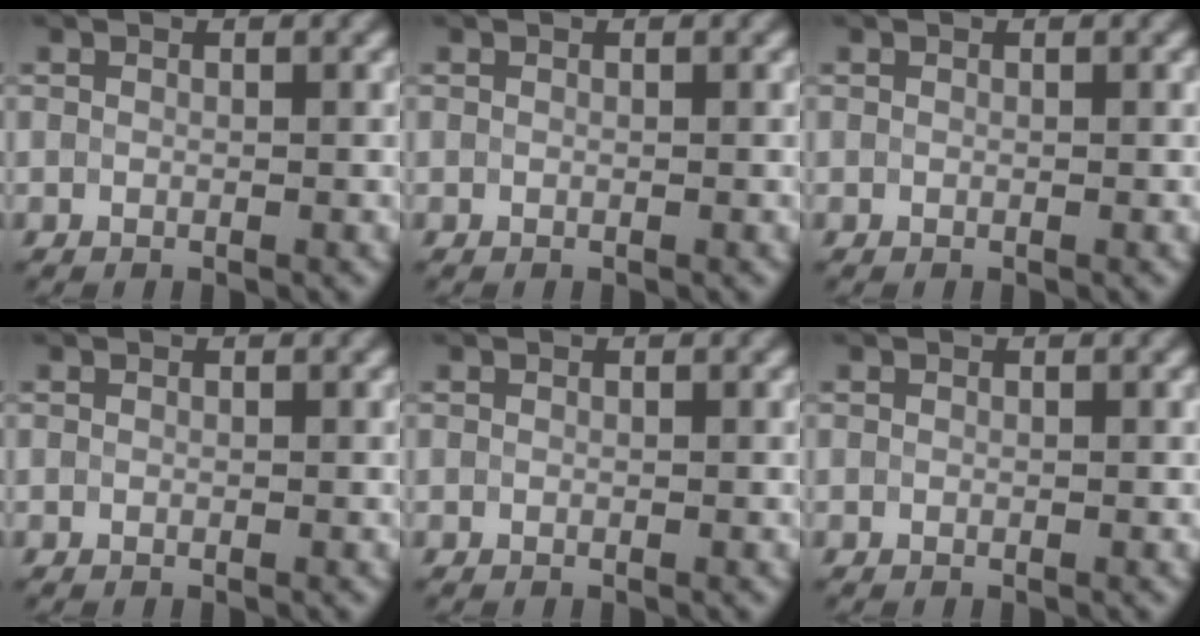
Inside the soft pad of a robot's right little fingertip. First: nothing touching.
{"total": 0.0}
{"total": 0.0}
{"total": 0.0}
{"total": 0.0}
{"total": 0.0}